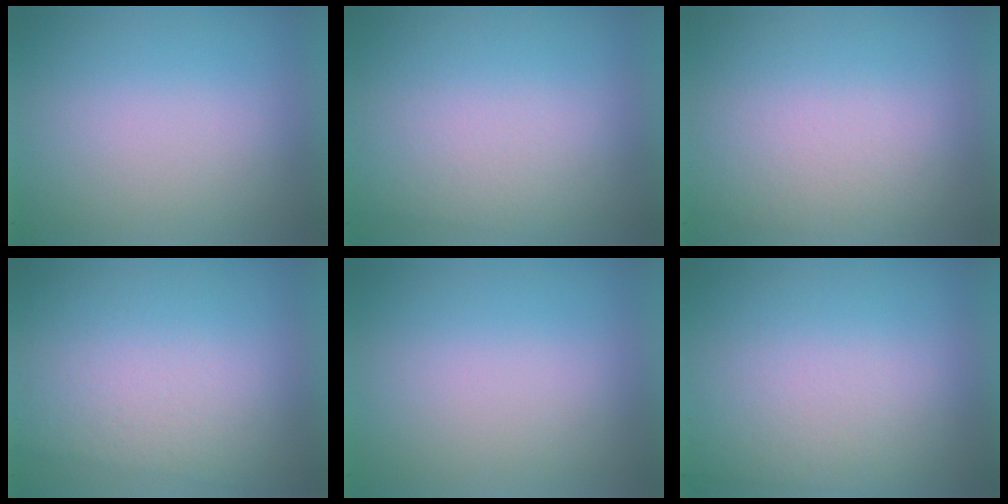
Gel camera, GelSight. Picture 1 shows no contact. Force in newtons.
{"total": 2.6}
{"total": 1.4}
{"total": 3.1}
{"total": 0.0}
{"total": 2.8}